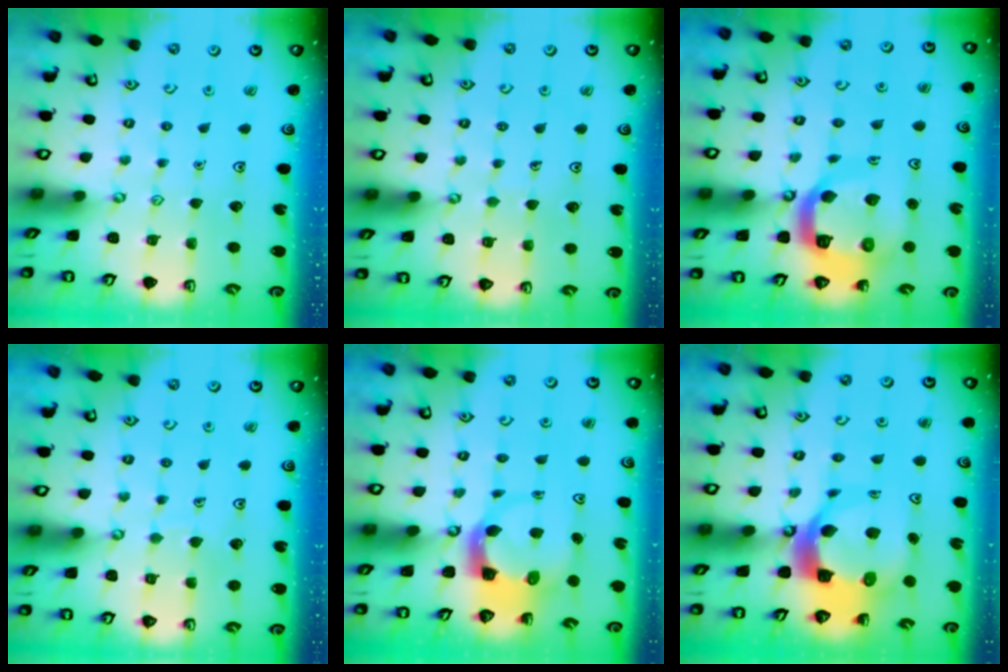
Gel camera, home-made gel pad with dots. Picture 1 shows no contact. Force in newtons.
{"total": 3.8, "press": 3.8, "slide": 0.3}
{"total": 15.0, "press": 14.9, "slide": 1.7}
{"total": 3.9, "press": 3.9, "slide": 0.4}
{"total": 3.9, "press": 3.9, "slide": 0.6}
{"total": 10.9, "press": 10.7, "slide": 1.7}